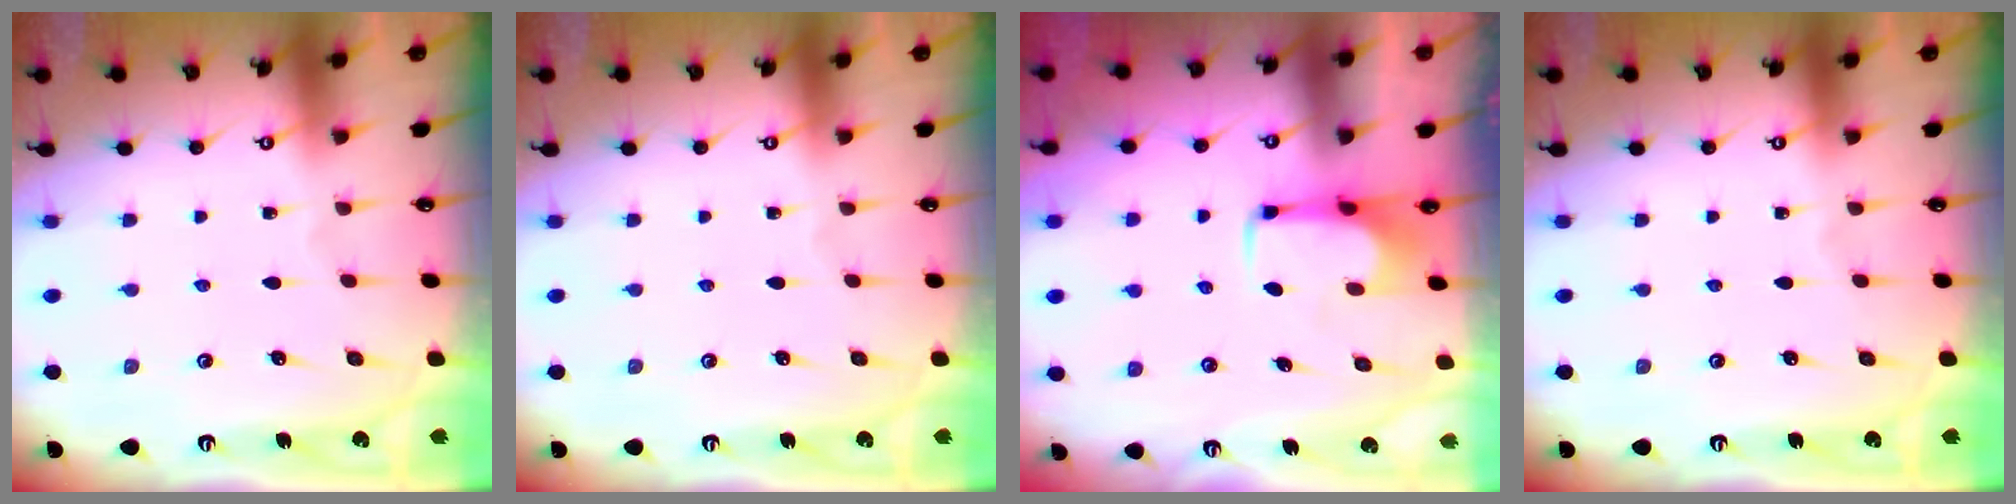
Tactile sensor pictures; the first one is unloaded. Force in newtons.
{"total": 0.0}
{"total": 2.0, "press": 1.9, "slide": 0.4}
{"total": 0.0}